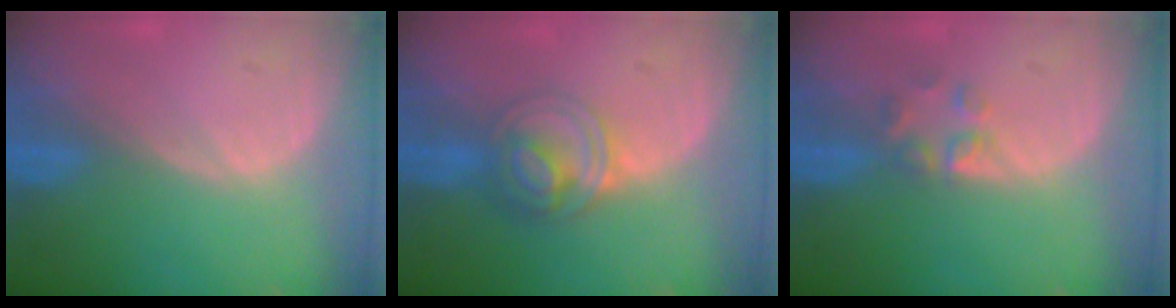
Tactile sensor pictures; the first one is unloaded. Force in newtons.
{"total": 6.3, "press": 5.5, "slide": 3.2}
{"total": 2.6, "press": 2.6, "slide": 0.2}